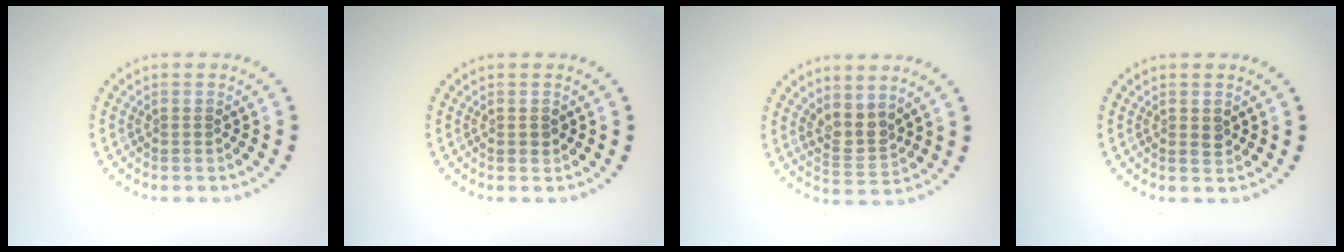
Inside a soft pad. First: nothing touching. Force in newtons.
{"total": 0.9, "press": 0.9, "slide": 0.1}
{"total": 2.5, "press": 2.0, "slide": 1.5}
{"total": 1.1, "press": 1.1, "slide": 0.1}